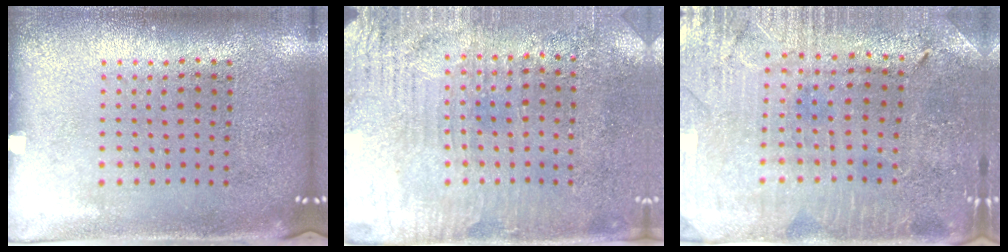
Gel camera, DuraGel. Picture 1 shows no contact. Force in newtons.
{"total": 3.3, "press": 3.1, "slide": 1.2}
{"total": 1.0, "press": 0.9, "slide": 0.2}